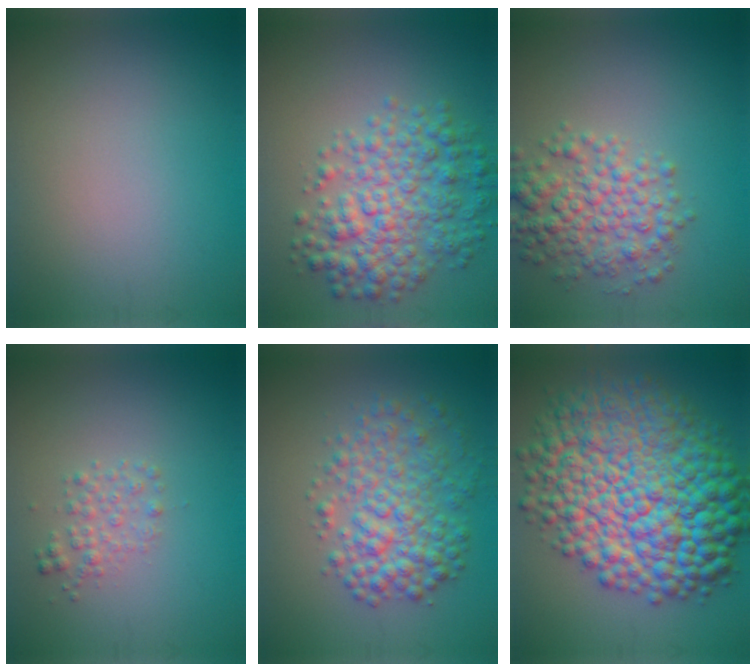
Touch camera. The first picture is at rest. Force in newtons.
{"total": 6.5, "press": 6.5, "slide": 0.1}
{"total": 5.0, "press": 5.0, "slide": 0.1}
{"total": 1.6, "press": 1.6, "slide": 0.0}
{"total": 5.8, "press": 5.8, "slide": 0.1}
{"total": 16.1, "press": 16.1, "slide": 0.1}